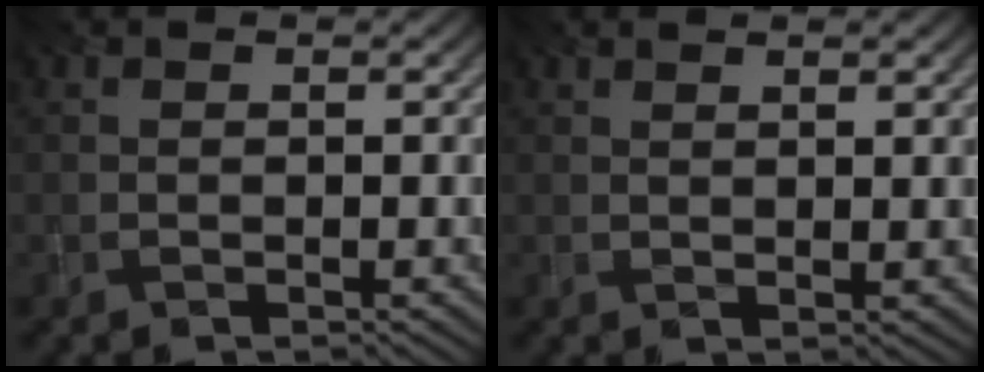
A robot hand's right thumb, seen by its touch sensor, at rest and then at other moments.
{"total": 1.9, "force": [1.4, 0.0, 1.3], "torque": [-0.016, -0.002, 0.025]}